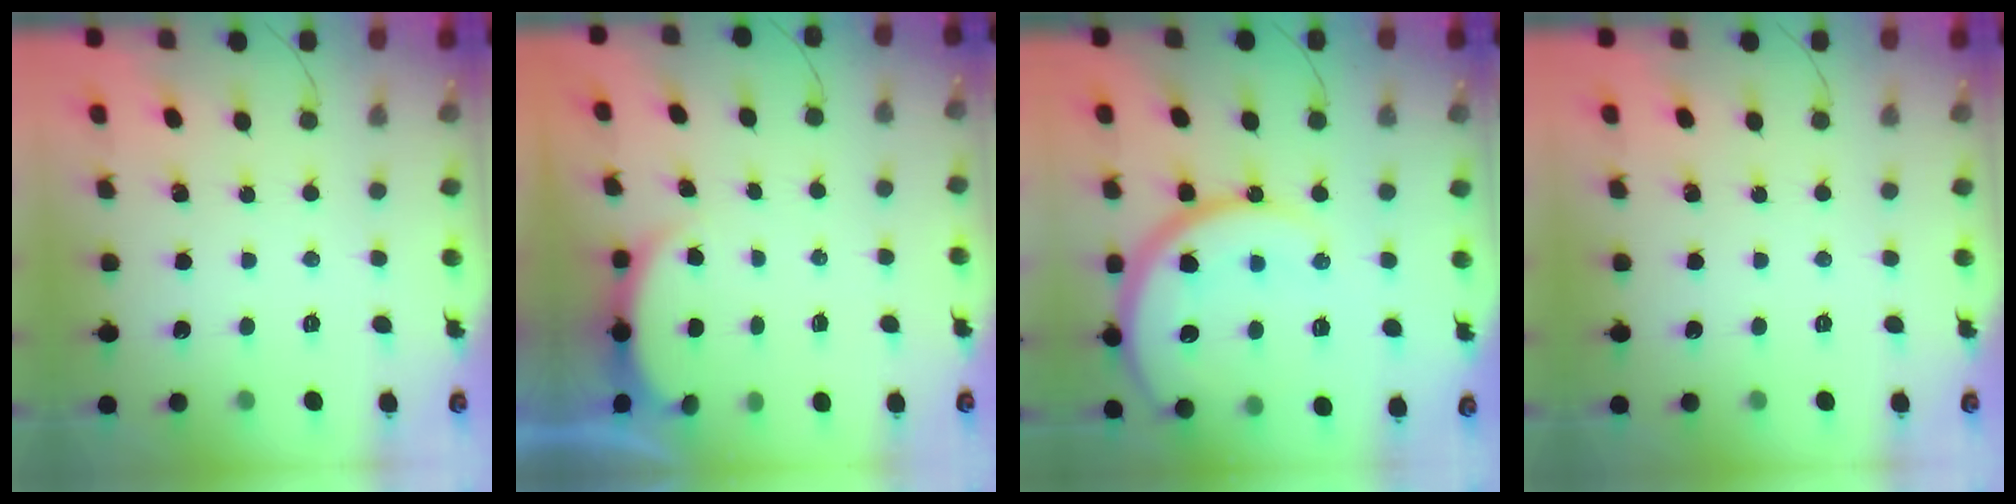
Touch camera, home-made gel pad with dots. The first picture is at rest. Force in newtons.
{"total": 2.6, "press": 2.6, "slide": 0.6}
{"total": 18.3, "press": 18.2, "slide": 2.0}
{"total": 0.0}